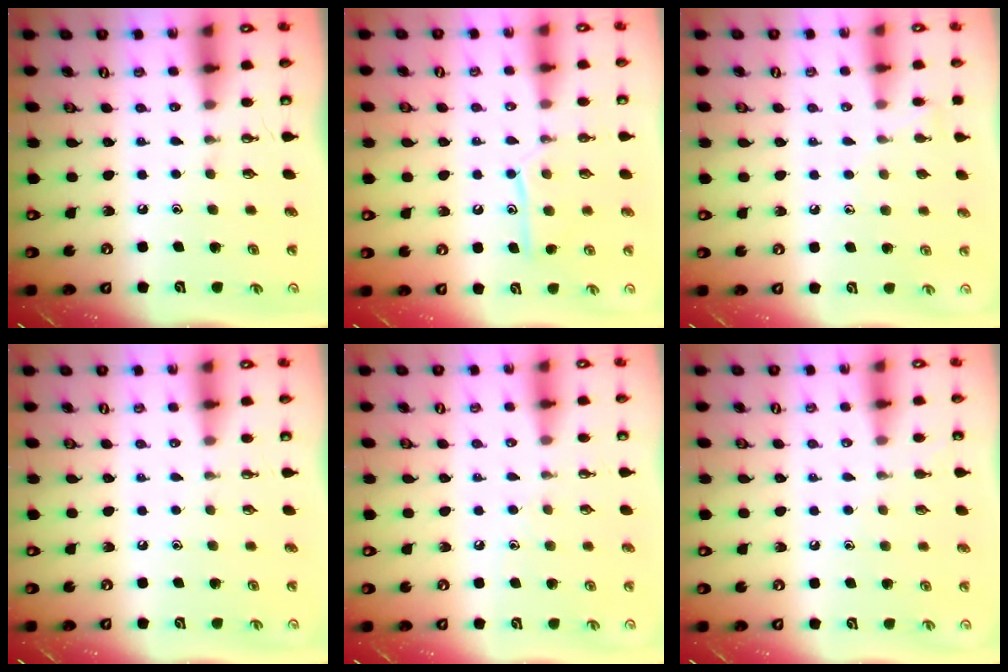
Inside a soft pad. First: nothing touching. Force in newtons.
{"total": 10.9, "press": 10.9, "slide": 0.9}
{"total": 4.8, "press": 4.8, "slide": 0.5}
{"total": 0.0}
{"total": 5.3, "press": 5.2, "slide": 0.6}
{"total": 2.9, "press": 2.9, "slide": 0.4}